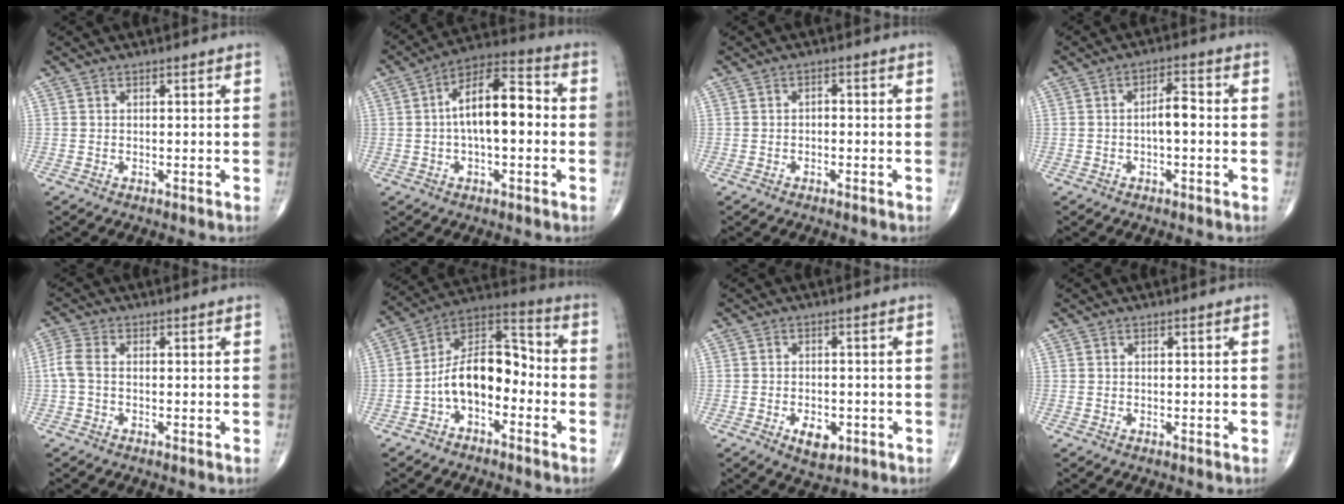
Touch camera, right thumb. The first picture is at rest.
{"total": 13.9, "force": [0.2, 6.2, 12.5], "torque": [-0.198, 0.039, -0.009]}
{"total": 1.2, "force": [-0.5, 0.8, 0.8], "torque": [-0.007, 0.008, -0.012]}
{"total": 4.3, "force": [-0.6, 1.7, 3.9], "torque": [-0.061, 0.016, -0.015]}
{"total": 3.5, "force": [-0.3, 1.8, 2.9], "torque": [-0.079, 0.006, -0.015]}
{"total": 13.1, "force": [-3.5, 7.6, 10.1], "torque": [-0.148, 0.064, -0.073]}
{"total": 5.2, "force": [-2.0, 3.1, 3.7], "torque": [-0.047, 0.002, -0.025]}
{"total": 0.0}